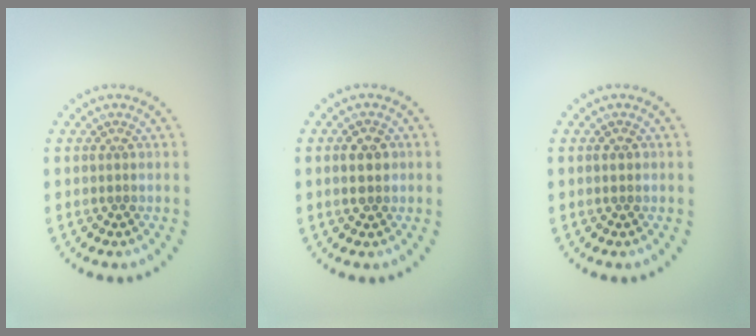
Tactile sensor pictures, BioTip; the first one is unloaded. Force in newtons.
{"total": 2.5, "press": 2.5, "slide": 0.0}
{"total": 0.8, "press": 0.8, "slide": 0.2}